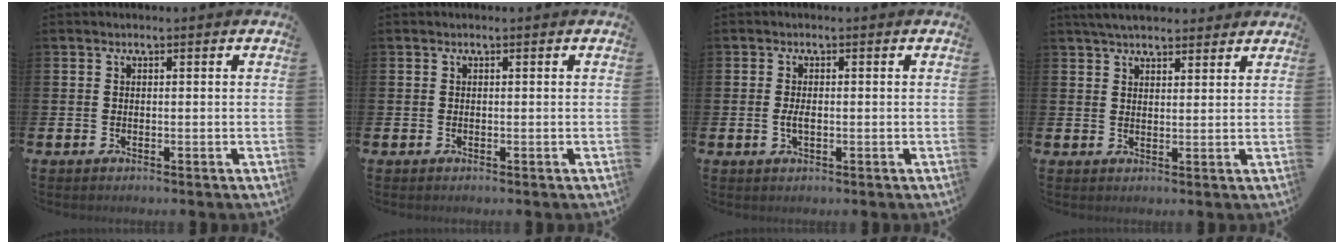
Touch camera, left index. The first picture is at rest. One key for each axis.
{"total": 0.0}
{"total": 1.9, "fx": -0.2, "fy": 0.9, "fz": 1.7, "tx": -0.026, "ty": -0.001, "tz": -0.006}
{"total": 4.4, "fx": 4.1, "fy": 1.2, "fz": 1.0, "tx": -0.024, "ty": -0.010, "tz": 0.077}